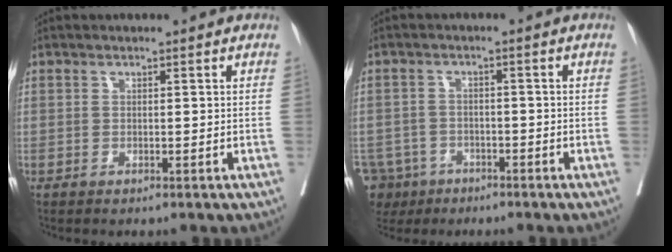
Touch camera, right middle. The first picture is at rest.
{"total": 9.4, "force": [-5.7, 7.2, 2.1], "torque": [-0.067, -0.004, -0.091]}